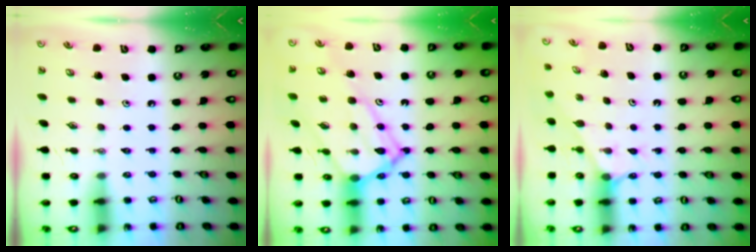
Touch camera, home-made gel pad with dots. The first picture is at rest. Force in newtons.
{"total": 17.2, "press": 17.0, "slide": 2.5}
{"total": 1.9, "press": 1.9, "slide": 0.3}